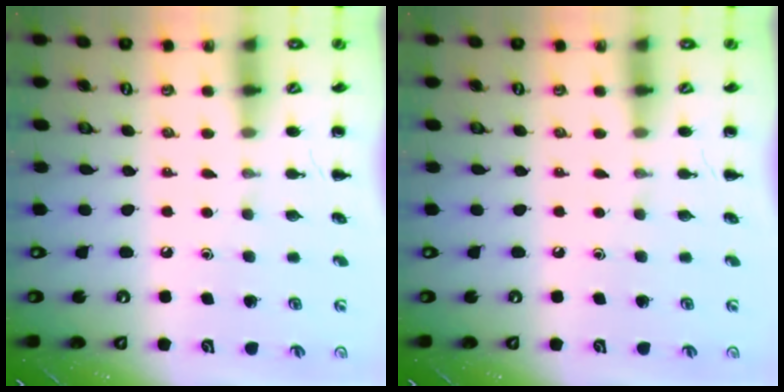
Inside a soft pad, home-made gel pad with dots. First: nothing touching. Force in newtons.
{"total": 0.0}